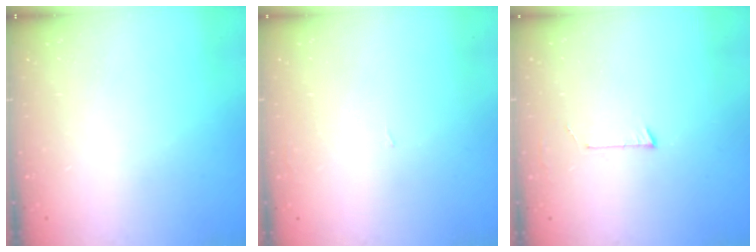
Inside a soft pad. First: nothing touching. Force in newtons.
{"total": 0.9, "press": 0.9, "slide": 0.0}
{"total": 2.7, "press": 2.7, "slide": 0.2}